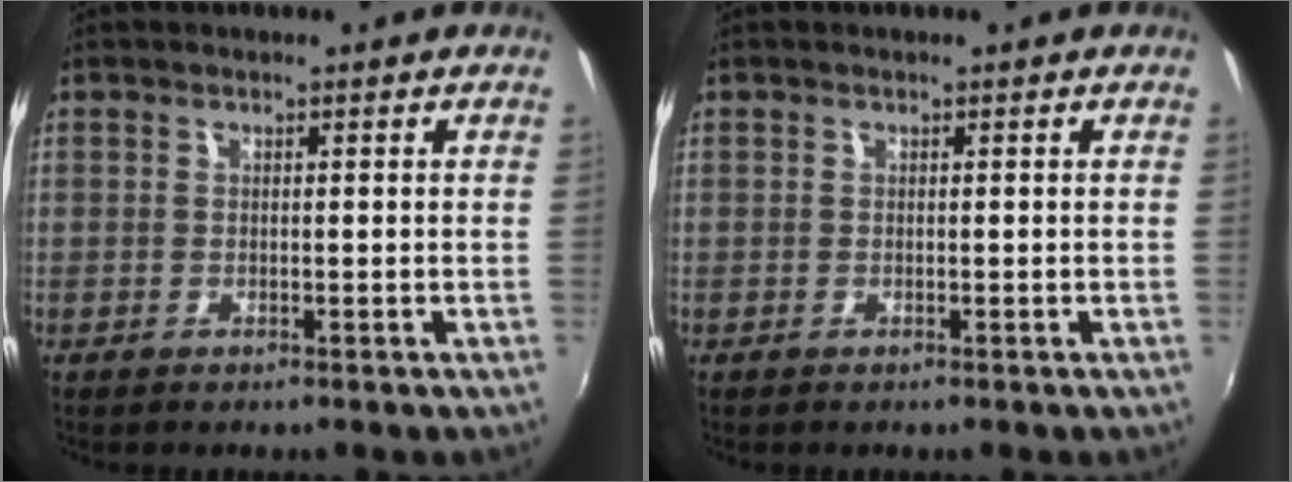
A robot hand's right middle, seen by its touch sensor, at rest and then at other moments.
{"total": 0.0}